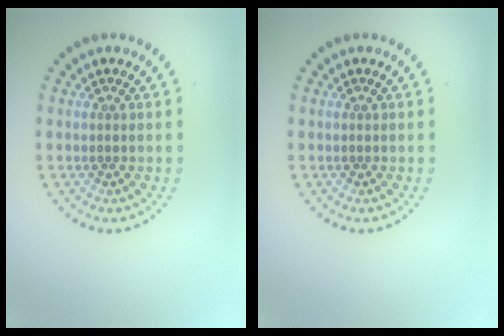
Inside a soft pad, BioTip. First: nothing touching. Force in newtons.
{"total": 0.0}